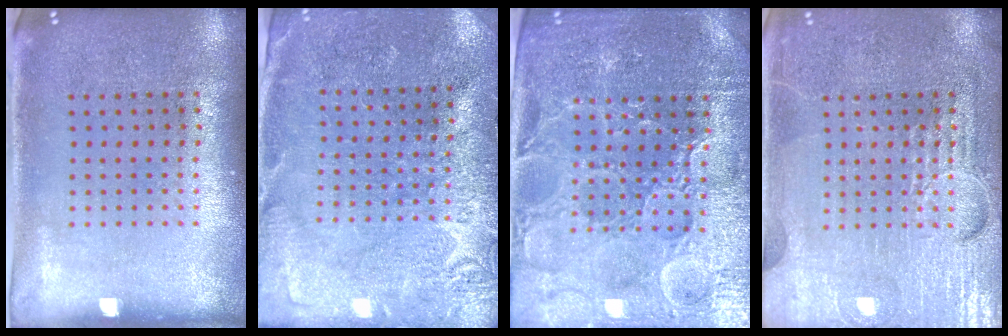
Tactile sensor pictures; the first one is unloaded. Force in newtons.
{"total": 2.8, "press": 2.8, "slide": 0.1}
{"total": 4.3, "press": 4.1, "slide": 1.2}
{"total": 6.2, "press": 6.1, "slide": 0.8}